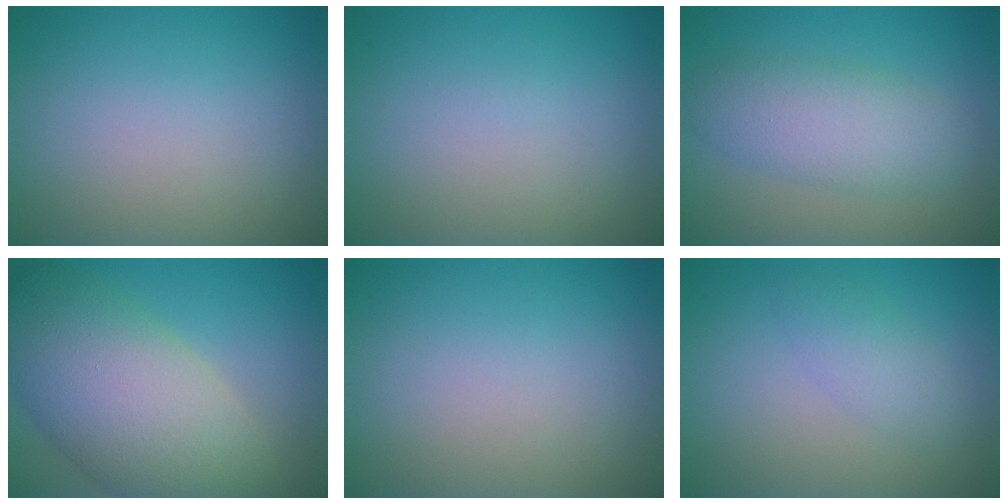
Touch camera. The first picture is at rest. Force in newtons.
{"total": 0.0}
{"total": 4.5, "press": 4.5, "slide": 0.1}
{"total": 10.9, "press": 10.9, "slide": 0.8}
{"total": 0.0}
{"total": 2.0, "press": 2.0, "slide": 0.1}